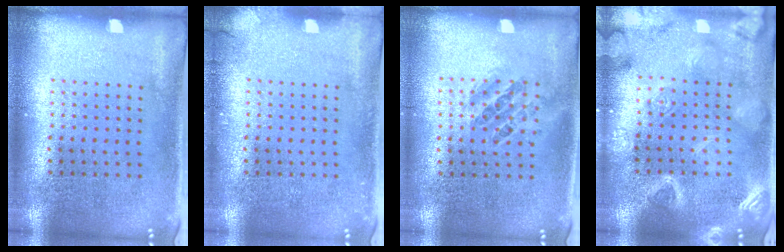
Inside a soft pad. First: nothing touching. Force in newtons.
{"total": 0.9, "press": 0.9, "slide": 0.1}
{"total": 0.8, "press": 0.7, "slide": 0.4}
{"total": 3.0, "press": 3.0, "slide": 0.2}